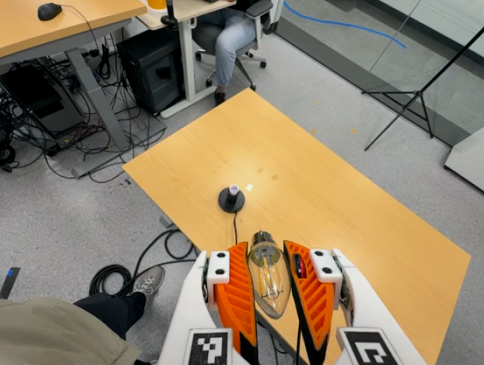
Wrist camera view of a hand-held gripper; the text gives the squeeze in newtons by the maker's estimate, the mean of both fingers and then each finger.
{"total": 21.2, "left": 22.3, "right": 20.1}